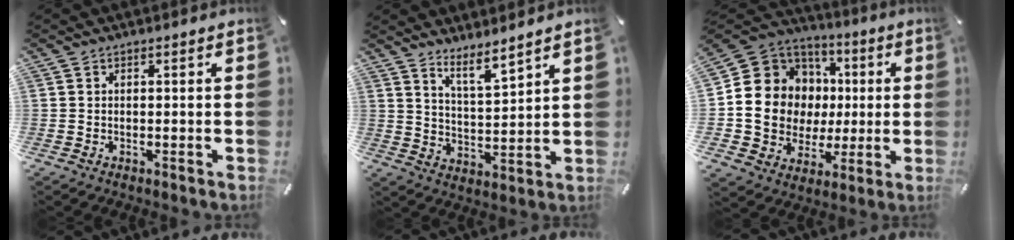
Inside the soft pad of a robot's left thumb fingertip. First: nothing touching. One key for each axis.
{"total": 6.7, "fx": 6.2, "fy": 1.0, "fz": 2.4, "tx": -0.042, "ty": -0.051, "tz": 0.110}
{"total": 14.1, "fx": 0.2, "fy": 13.4, "fz": 4.5, "tx": -0.081, "ty": -0.020, "tz": 0.026}